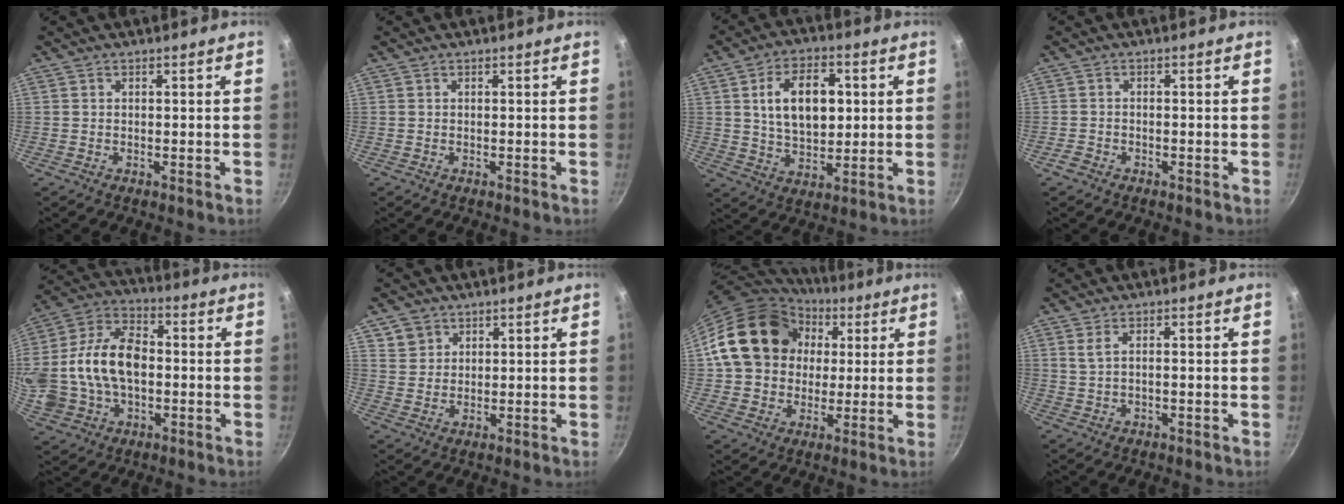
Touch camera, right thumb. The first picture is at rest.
{"total": 0.0}
{"total": 13.2, "force": [2.6, 8.1, 10.1], "torque": [-0.143, -0.003, 0.044]}
{"total": 1.7, "force": [-1.3, 0.9, 0.6], "torque": [-0.023, 0.013, -0.025]}
{"total": 20.6, "force": [-0.7, 13.8, 15.2], "torque": [-0.289, 0.036, -0.012]}
{"total": 4.1, "force": [2.3, 3.3, 0.6], "torque": [0.011, 0.002, 0.044]}
{"total": 19.9, "force": [3.9, 16.3, 10.7], "torque": [-0.159, 0.030, 0.062]}
{"total": 2.3, "force": [0.0, 0.8, 2.1], "torque": [-0.047, 0.005, 0.004]}